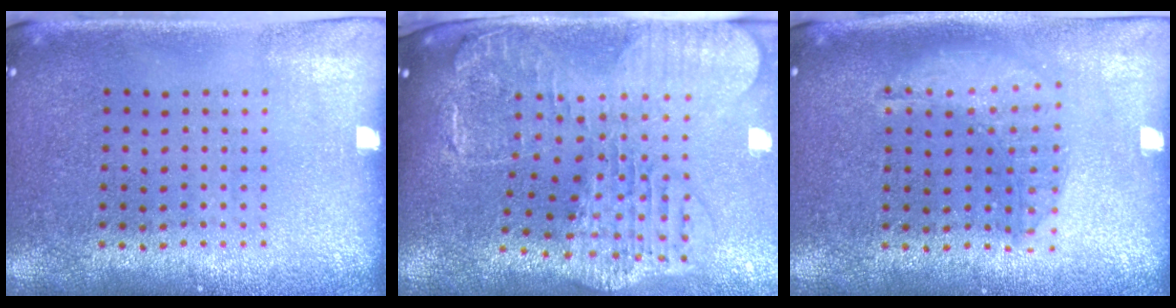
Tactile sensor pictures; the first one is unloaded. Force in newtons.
{"total": 2.9, "press": 2.5, "slide": 1.5}
{"total": 1.3, "press": 1.3, "slide": 0.4}